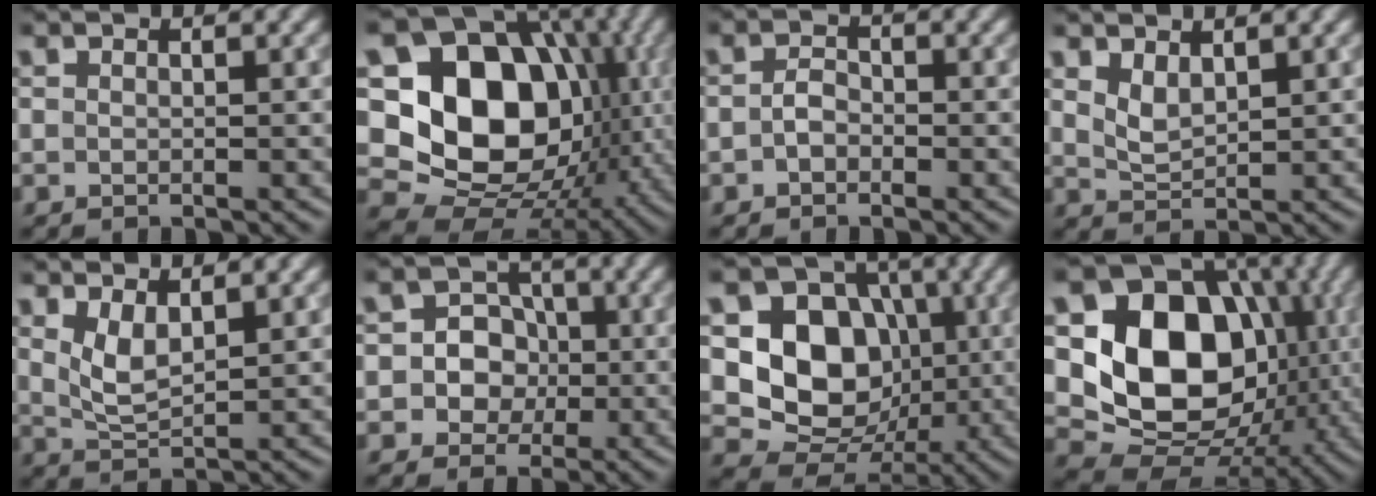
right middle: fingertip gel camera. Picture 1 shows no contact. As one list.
[{"total": 16.5, "force": [0.7, 12.8, 10.5], "torque": [-0.157, 0.001, 0.006]}, {"total": 1.5, "force": [-0.5, 1.0, 1.0], "torque": [-0.021, 0.003, -0.014]}, {"total": 2.0, "force": [1.2, 1.0, 1.3], "torque": [-0.032, -0.004, 0.030]}, {"total": 2.8, "force": [1.4, 1.1, 2.2], "torque": [-0.053, -0.006, 0.034]}, {"total": 5.7, "force": [-0.4, 5.4, 1.9], "torque": [-0.016, 0.029, -0.035]}, {"total": 9.4, "force": [0.4, 7.7, 5.3], "torque": [-0.082, -0.007, -0.003]}, {"total": 14.1, "force": [0.7, 11.0, 8.8], "torque": [-0.137, -0.008, 0.002]}]